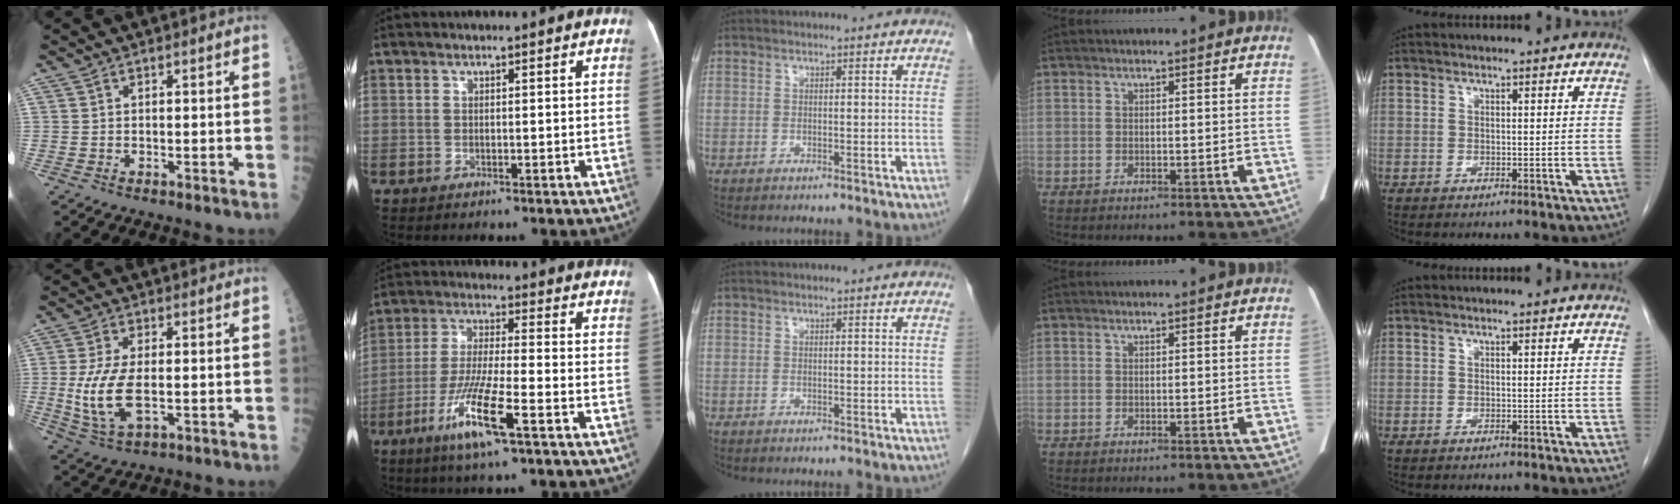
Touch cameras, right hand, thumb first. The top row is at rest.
{"thumb": {"total": 10.9, "force": [-1.3, 5.1, 9.5], "torque": [-0.206, -0.006, -0.018]}, "index": {"total": 11.3, "force": [-5.8, 0.4, 9.6], "torque": [-0.194, -0.019, -0.111]}}